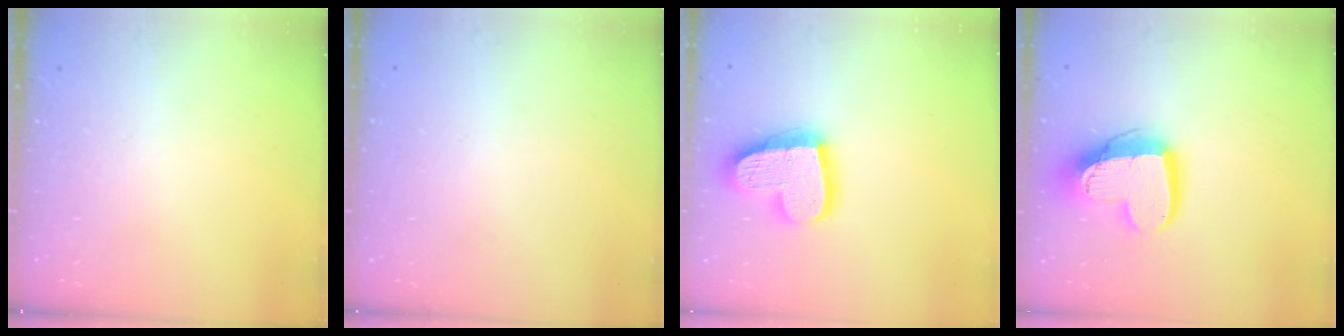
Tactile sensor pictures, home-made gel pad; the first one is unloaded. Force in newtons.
{"total": 0.0}
{"total": 18.1, "press": 18.0, "slide": 1.5}
{"total": 15.8, "press": 15.8, "slide": 1.3}